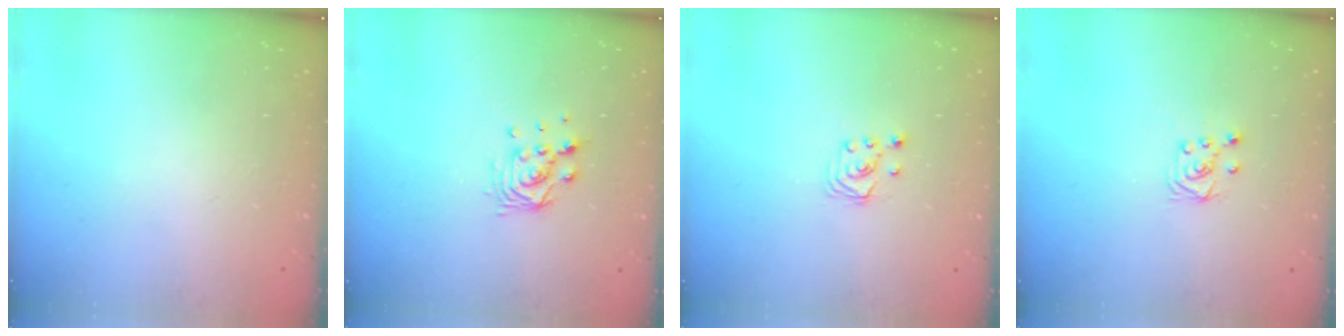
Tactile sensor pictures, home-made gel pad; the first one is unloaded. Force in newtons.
{"total": 8.2, "press": 8.2, "slide": 0.4}
{"total": 2.7, "press": 2.7, "slide": 0.3}
{"total": 4.5, "press": 4.5, "slide": 0.5}